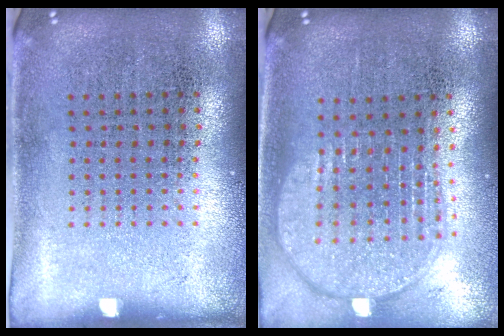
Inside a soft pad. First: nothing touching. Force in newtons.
{"total": 1.9, "press": 1.6, "slide": 1.1}